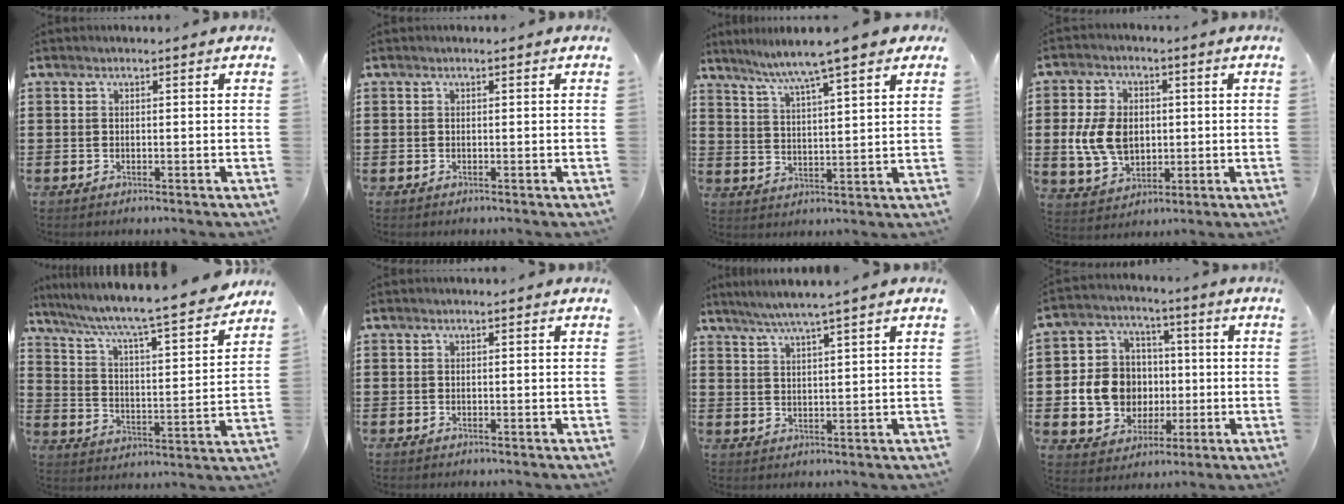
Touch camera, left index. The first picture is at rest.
{"total": 0.0}
{"total": 6.7, "force": [5.7, -0.3, 3.4], "torque": [-0.088, -0.026, 0.095]}
{"total": 8.9, "force": [0.2, 6.6, 5.9], "torque": [-0.139, 0.008, 0.000]}
{"total": 6.4, "force": [5.6, -0.3, 3.1], "torque": [-0.087, -0.050, 0.083]}
{"total": 0.0}
{"total": 4.1, "force": [3.3, -0.7, 2.3], "torque": [-0.053, -0.010, 0.057]}
{"total": 9.6, "force": [-0.4, 9.0, 3.3], "torque": [-0.090, 0.014, 0.002]}